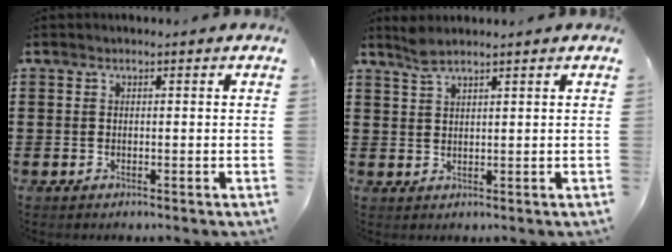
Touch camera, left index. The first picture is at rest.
{"total": 2.5, "force": [2.0, 0.3, 1.4], "torque": [-0.031, 0.001, 0.038]}